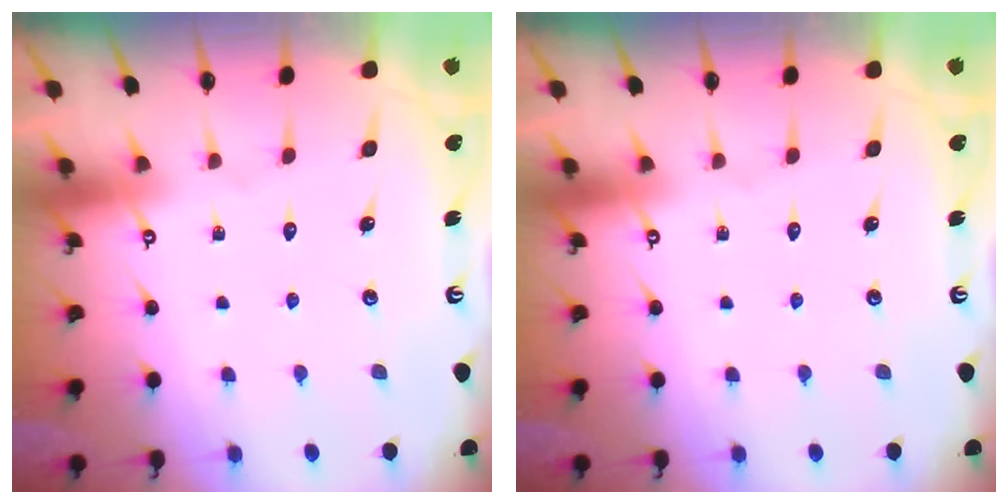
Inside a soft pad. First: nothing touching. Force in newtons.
{"total": 0.0}